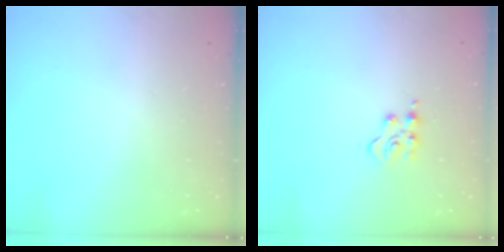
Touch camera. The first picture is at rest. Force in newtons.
{"total": 4.7, "press": 4.7, "slide": 0.5}